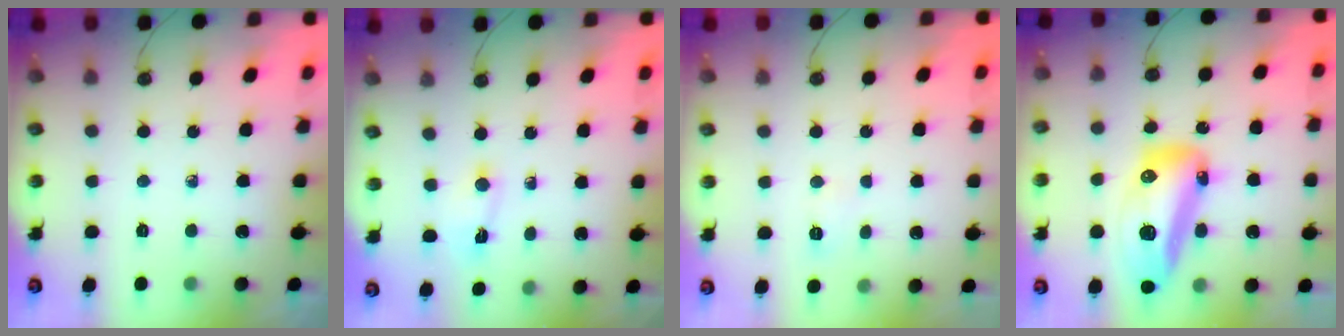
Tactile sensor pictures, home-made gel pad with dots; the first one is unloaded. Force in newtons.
{"total": 2.8, "press": 1.9, "slide": 2.1}
{"total": 4.8, "press": 4.7, "slide": 1.1}
{"total": 19.4, "press": 19.2, "slide": 2.8}